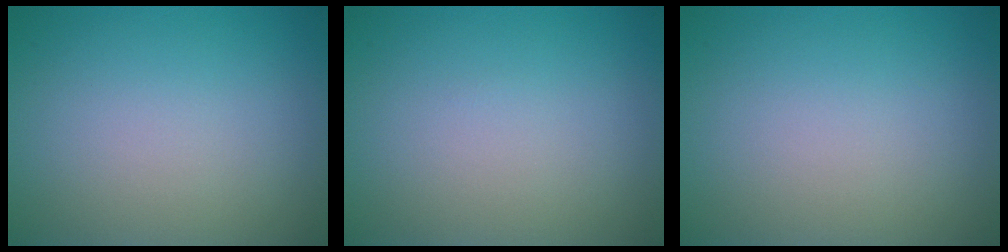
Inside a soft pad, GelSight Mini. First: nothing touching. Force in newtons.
{"total": 0.0}
{"total": 0.0}